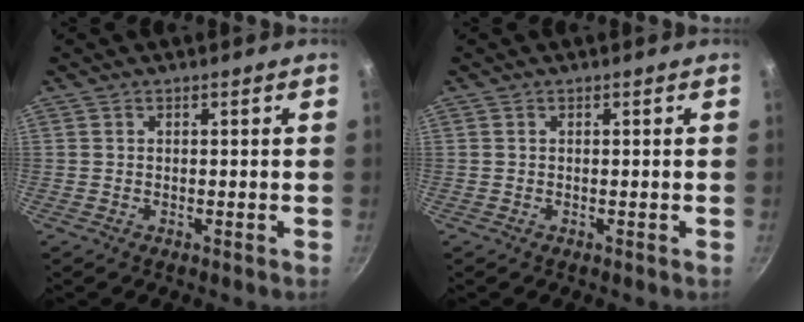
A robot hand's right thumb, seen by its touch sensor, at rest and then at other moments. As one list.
[{"total": 0.0}]